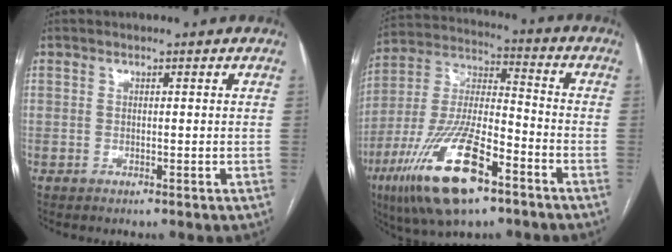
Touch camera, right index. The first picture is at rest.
{"total": 18.9, "force": [-10.1, 5.5, 15.0], "torque": [-0.329, -0.021, -0.181]}